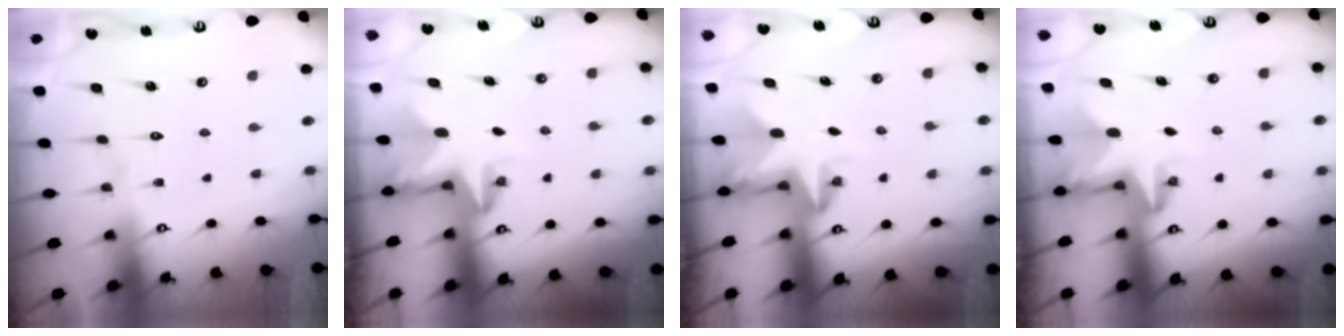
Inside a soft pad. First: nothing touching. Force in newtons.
{"total": 2.9, "press": 2.9, "slide": 0.2}
{"total": 2.8, "press": 2.8, "slide": 0.2}
{"total": 2.8, "press": 2.8, "slide": 0.2}